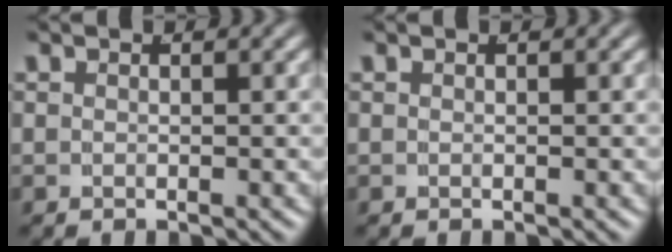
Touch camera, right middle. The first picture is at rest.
{"total": 0.0}